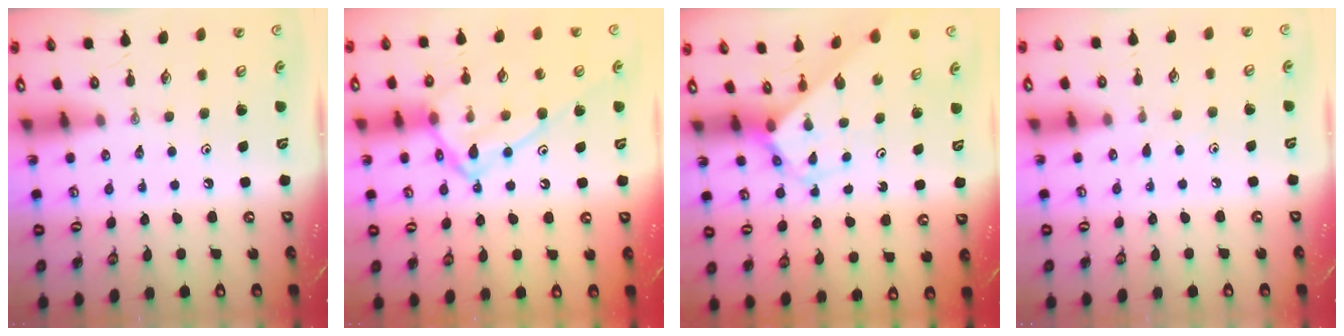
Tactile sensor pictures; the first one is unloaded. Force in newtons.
{"total": 17.2, "press": 17.2, "slide": 1.4}
{"total": 2.8, "press": 2.8, "slide": 0.1}
{"total": 2.3, "press": 2.2, "slide": 0.4}